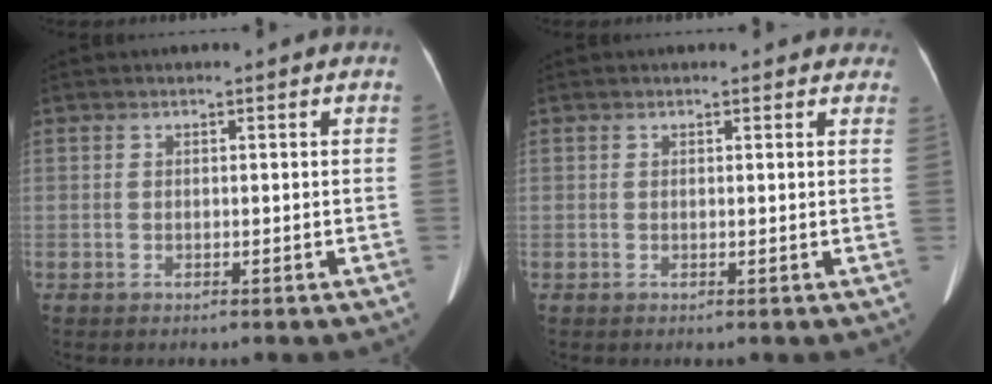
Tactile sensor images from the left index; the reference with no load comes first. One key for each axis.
{"total": 4.0, "fx": 3.5, "fy": 1.9, "fz": 0.6, "tx": 0.010, "ty": 0.004, "tz": 0.021}